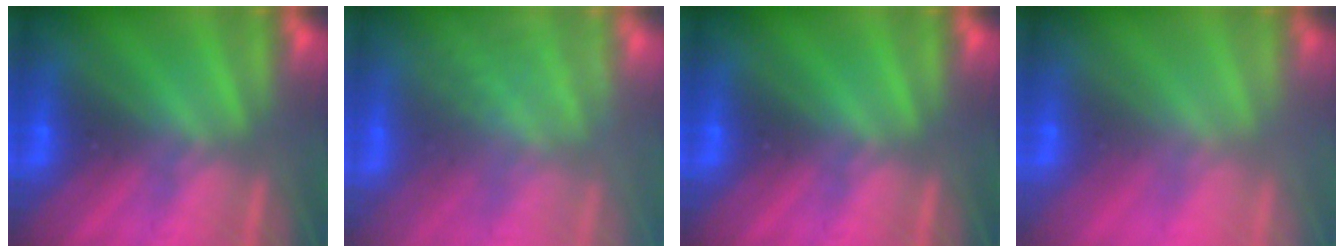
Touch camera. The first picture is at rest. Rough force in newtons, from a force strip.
{"total": 2.8}
{"total": 0.0}
{"total": 2.3}